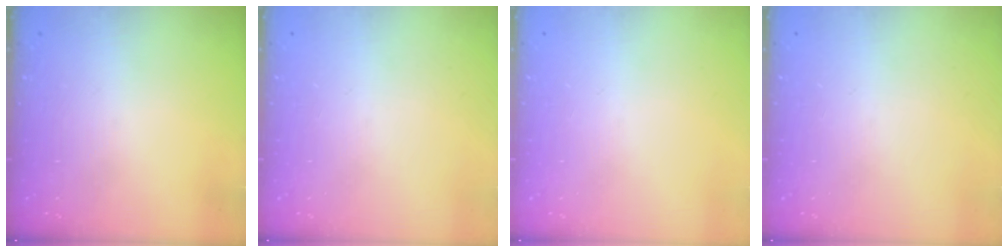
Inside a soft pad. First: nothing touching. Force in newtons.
{"total": 0.0}
{"total": 0.0}
{"total": 0.0}